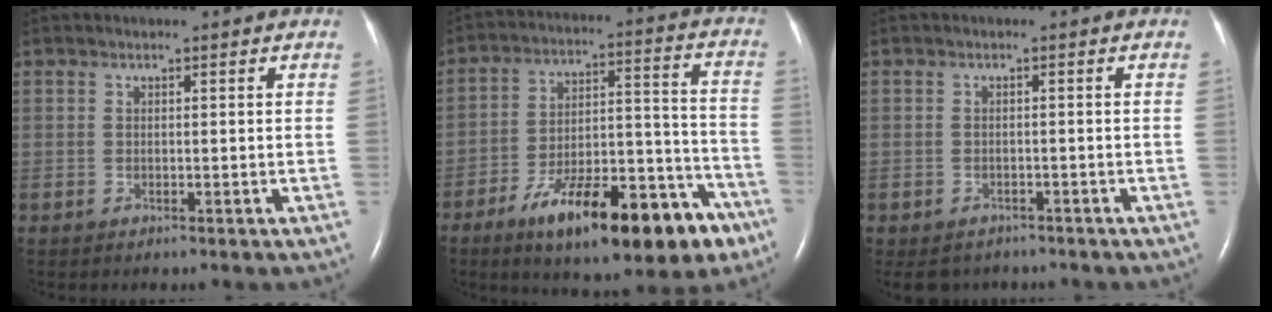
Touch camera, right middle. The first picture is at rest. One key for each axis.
{"total": 21.7, "fx": -13.1, "fy": 6.7, "fz": 16.0, "tx": -0.193, "ty": 0.030, "tz": -0.197}
{"total": 5.0, "fx": -4.2, "fy": 2.7, "fz": 0.7, "tx": -0.004, "ty": 0.002, "tz": -0.054}